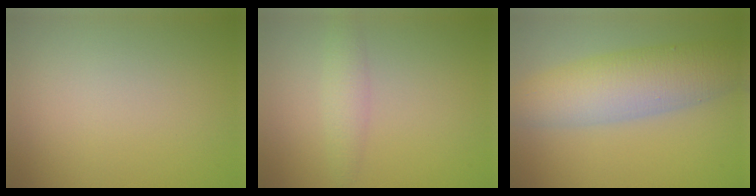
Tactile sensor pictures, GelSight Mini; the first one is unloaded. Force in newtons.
{"total": 1.9, "press": 1.9, "slide": 0.1}
{"total": 7.0, "press": 7.0, "slide": 0.2}